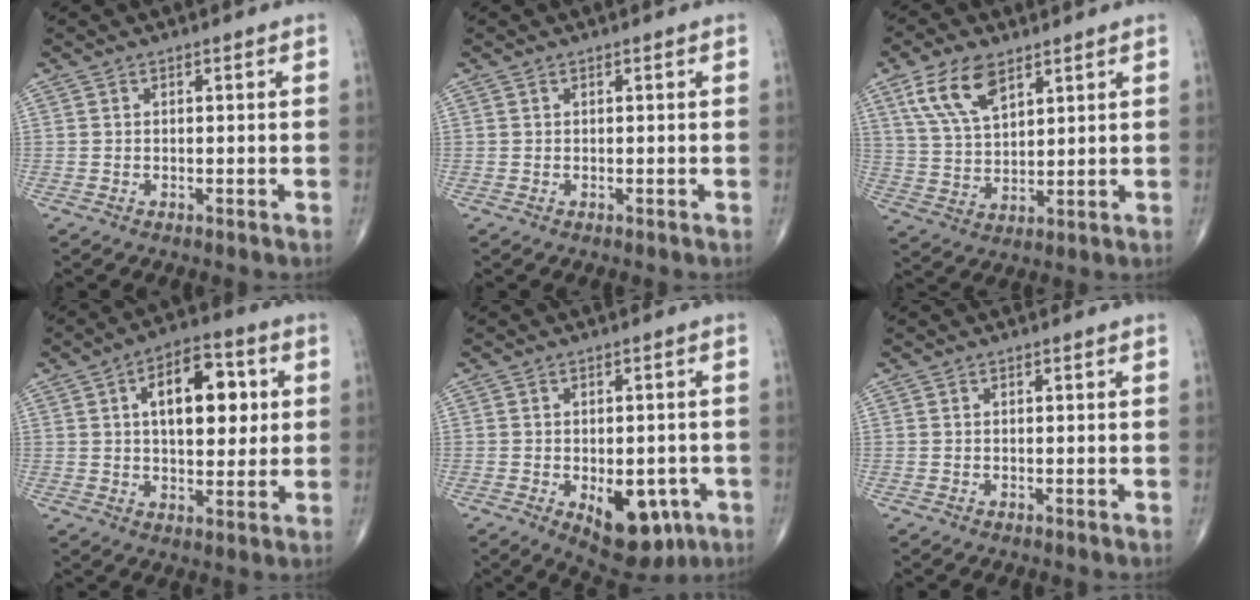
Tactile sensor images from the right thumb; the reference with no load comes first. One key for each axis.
{"total": 0.0}
{"total": 10.6, "fx": 5.9, "fy": 5.2, "fz": 7.2, "tx": -0.130, "ty": -0.020, "tz": 0.123}
{"total": 14.1, "fx": 3.2, "fy": 7.4, "fz": 11.6, "tx": -0.141, "ty": 0.005, "tz": 0.047}
{"total": 11.4, "fx": -4.2, "fy": 6.3, "fz": 8.6, "tx": -0.090, "ty": 0.005, "tz": -0.044}
{"total": 0.0}